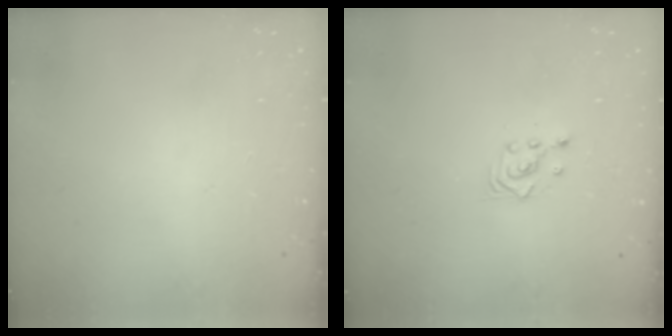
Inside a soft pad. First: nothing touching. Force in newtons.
{"total": 2.3, "press": 2.3, "slide": 0.3}